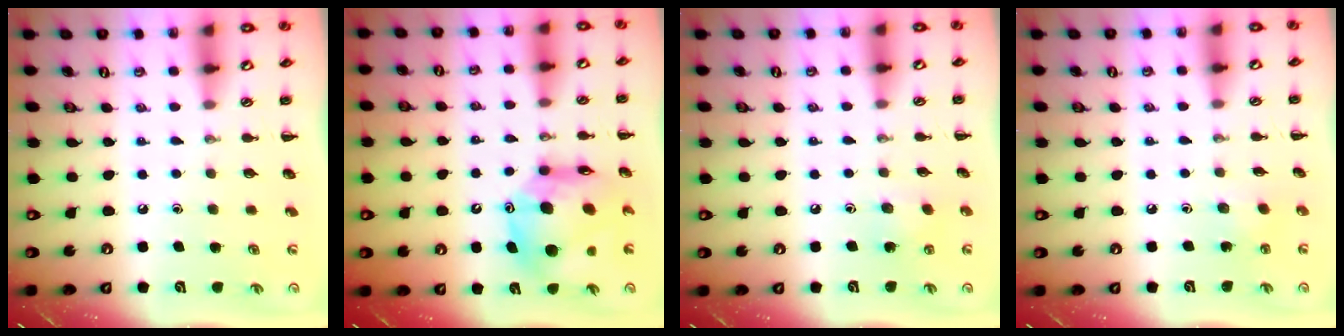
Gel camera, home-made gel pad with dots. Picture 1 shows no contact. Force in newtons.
{"total": 13.1, "press": 12.4, "slide": 4.1}
{"total": 4.6, "press": 4.4, "slide": 1.3}
{"total": 3.0, "press": 2.8, "slide": 0.9}